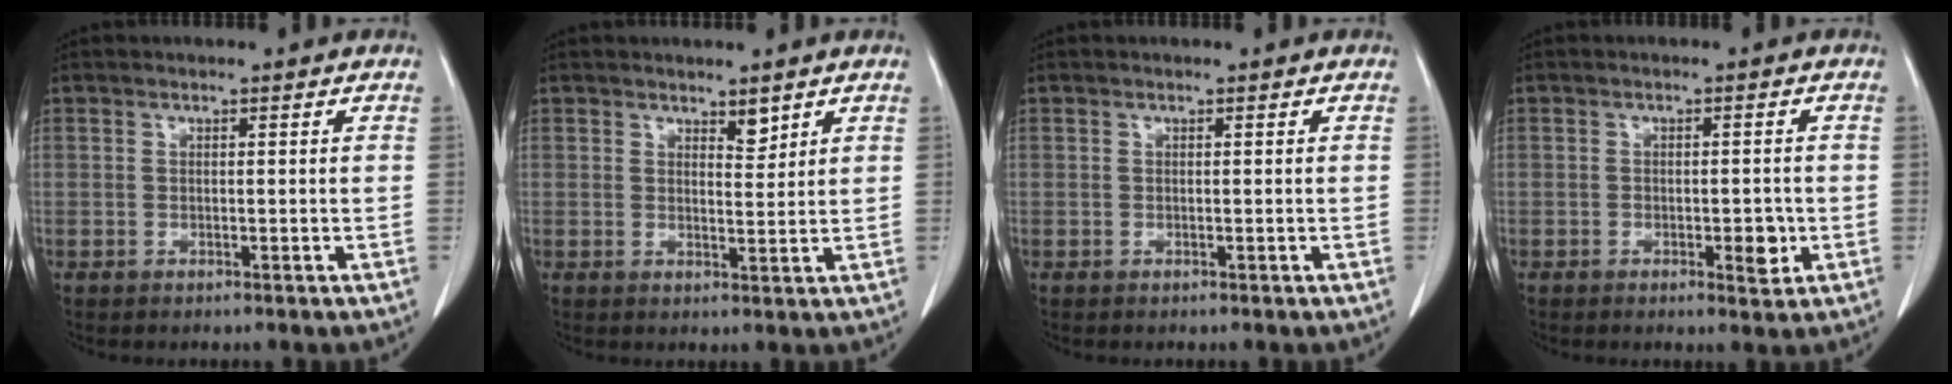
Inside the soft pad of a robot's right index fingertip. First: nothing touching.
{"total": 2.1, "force": [1.7, 0.7, 1.1], "torque": [-0.017, -0.008, 0.030]}
{"total": 0.0}
{"total": 3.2, "force": [-1.0, 1.3, 2.7], "torque": [-0.036, -0.001, -0.010]}